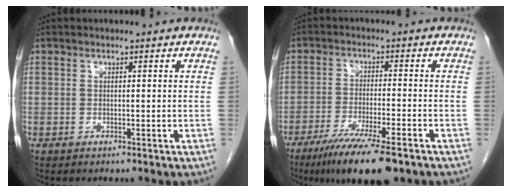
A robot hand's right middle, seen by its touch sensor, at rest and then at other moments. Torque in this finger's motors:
{"motor_torque": [0.81, -0.73, 0.21, 0.06]}